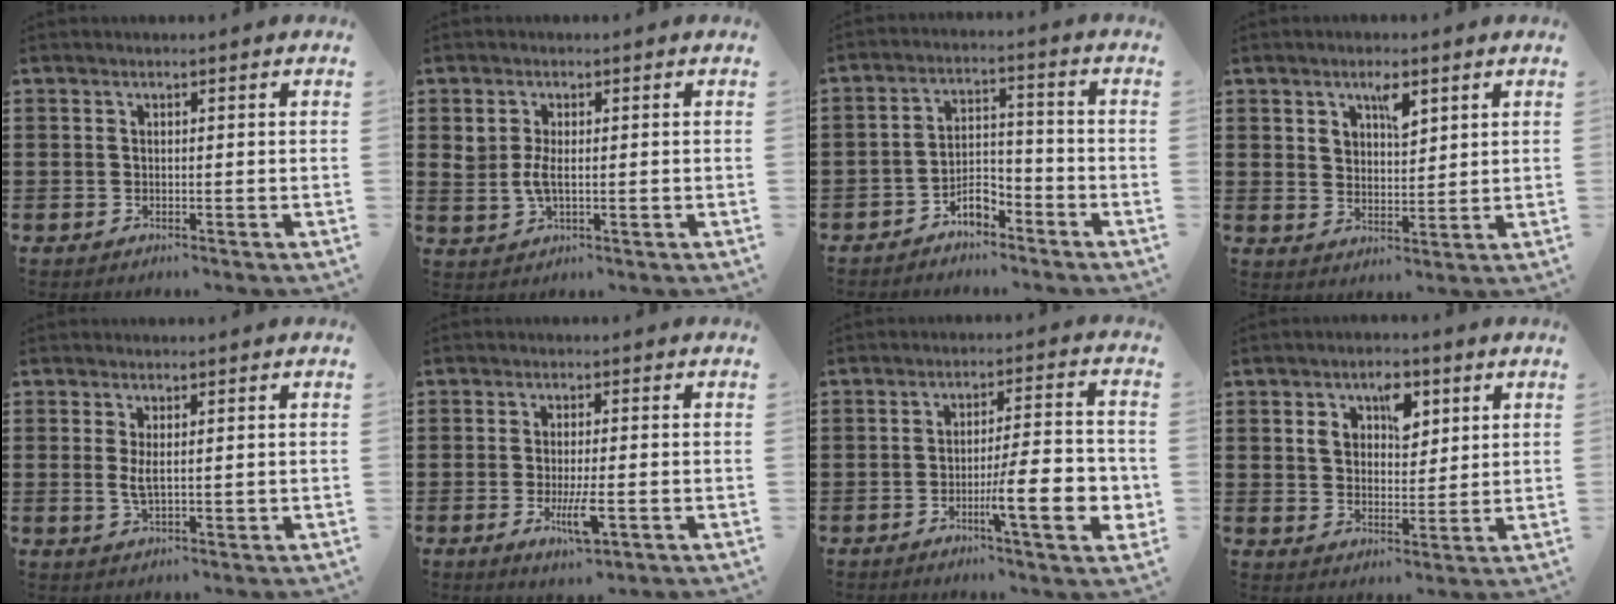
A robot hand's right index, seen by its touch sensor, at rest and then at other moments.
{"total": 3.4, "force": [0.1, 1.6, 3.0], "torque": [-0.076, -0.004, -0.002]}
{"total": 5.0, "force": [-3.8, 2.1, 2.3], "torque": [-0.040, 0.014, -0.073]}
{"total": 4.1, "force": [2.5, 1.9, 2.6], "torque": [-0.035, -0.003, 0.039]}
{"total": 3.0, "force": [0.5, 1.0, 2.8], "torque": [-0.057, 0.000, 0.008]}
{"total": 5.7, "force": [-1.9, 1.5, 5.2], "torque": [-0.104, -0.013, -0.033]}
{"total": 11.1, "force": [-3.5, 1.9, 10.4], "torque": [-0.156, -0.008, -0.060]}
{"total": 5.8, "force": [2.8, 3.5, 3.7], "torque": [-0.070, 0.010, 0.045]}